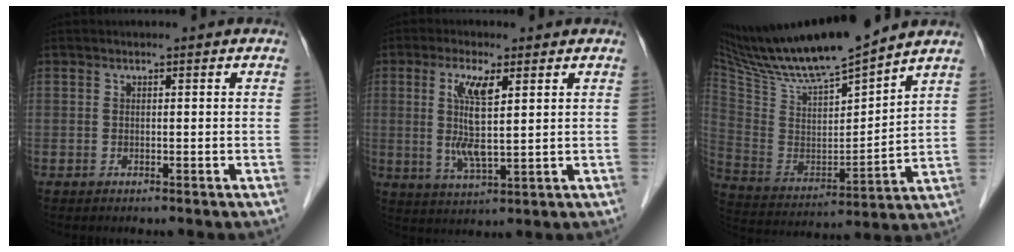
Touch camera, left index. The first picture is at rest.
{"total": 7.3, "force": [1.9, 0.9, 7.0], "torque": [-0.146, -0.007, 0.038]}
{"total": 18.5, "force": [16.4, 0.8, 8.5], "torque": [-0.160, -0.005, 0.299]}